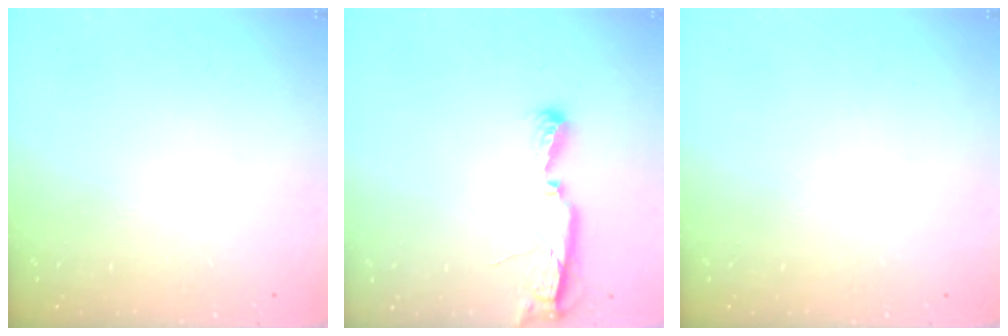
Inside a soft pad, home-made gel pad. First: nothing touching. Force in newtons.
{"total": 9.0, "press": 7.8, "slide": 4.5}
{"total": 0.0}